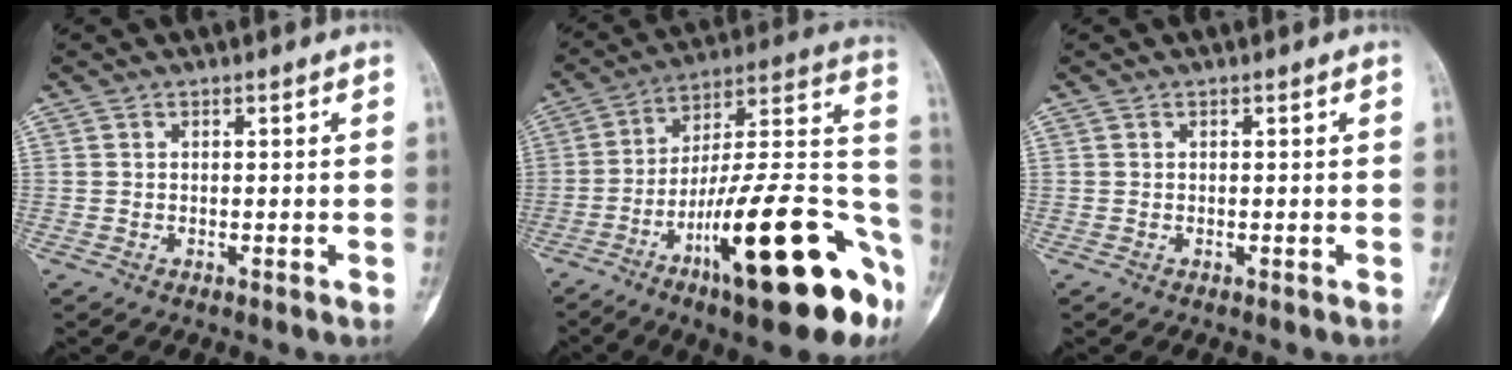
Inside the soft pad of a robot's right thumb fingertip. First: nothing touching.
{"total": 28.2, "force": [-12.4, 7.6, 24.2], "torque": [-0.305, 0.064, -0.185]}
{"total": 0.0}